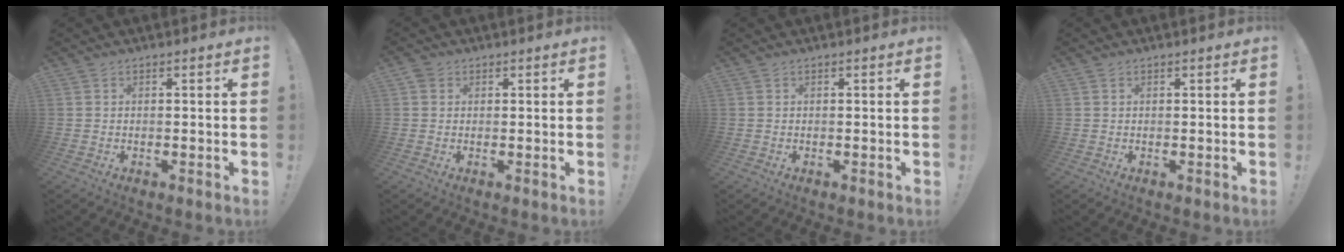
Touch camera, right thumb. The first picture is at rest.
{"total": 1.7, "force": [0.9, 1.4, 0.4], "torque": [-0.005, 0.000, 0.015]}
{"total": 0.0}
{"total": 0.0}